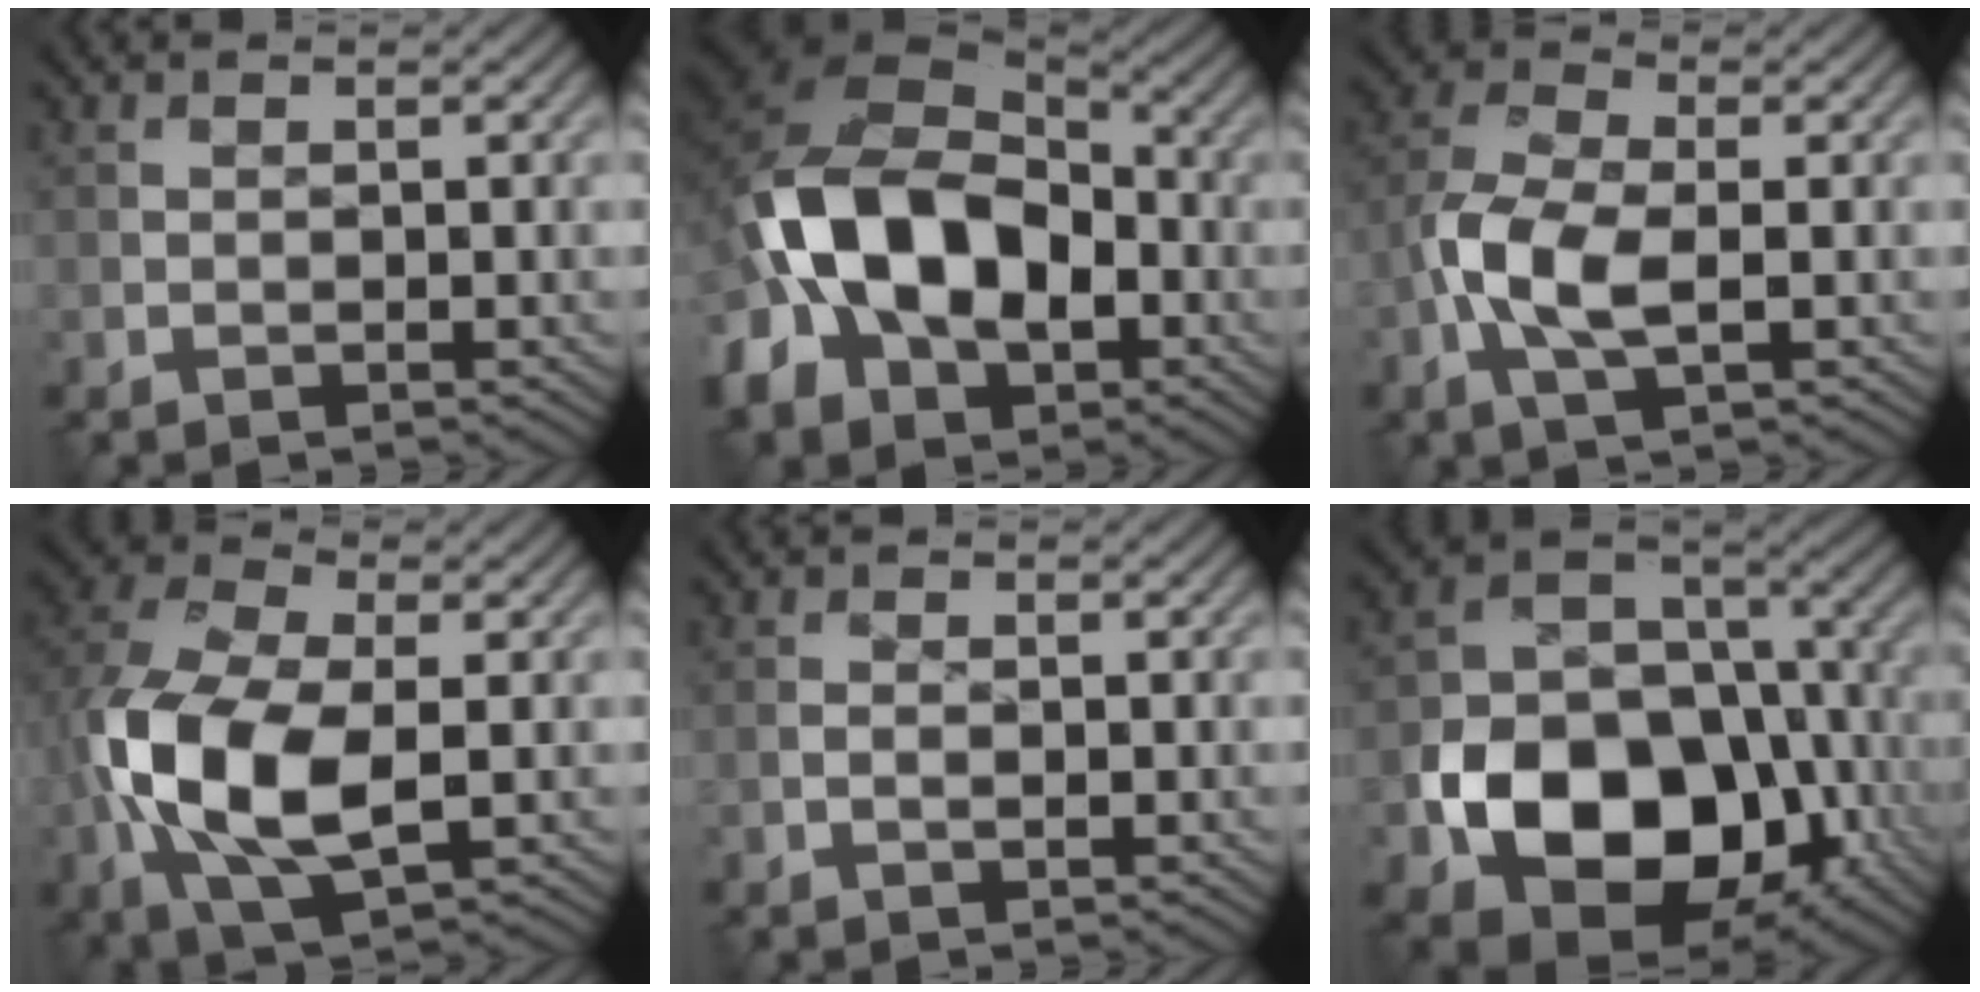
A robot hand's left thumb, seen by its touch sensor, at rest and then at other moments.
{"total": 16.2, "force": [-3.9, 11.1, 11.1], "torque": [-0.238, -0.016, -0.081]}
{"total": 7.5, "force": [-1.7, 3.6, 6.4], "torque": [-0.152, 0.008, -0.041]}
{"total": 13.5, "force": [-1.8, 7.7, 11.0], "torque": [-0.269, -0.006, -0.037]}
{"total": 0.9, "force": [-0.4, 0.4, 0.8], "torque": [-0.016, 0.004, -0.008]}
{"total": 16.0, "force": [-5.5, 11.5, 9.6], "torque": [-0.169, -0.044, -0.098]}